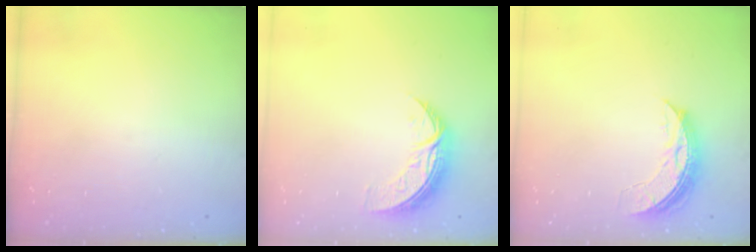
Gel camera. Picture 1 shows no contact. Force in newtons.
{"total": 8.4, "press": 8.4, "slide": 0.4}
{"total": 7.4, "press": 7.4, "slide": 0.6}